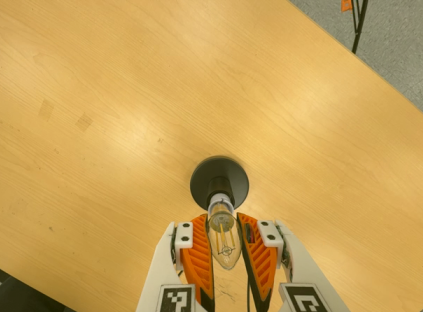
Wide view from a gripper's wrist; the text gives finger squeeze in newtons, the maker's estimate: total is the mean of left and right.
{"total": 20.3, "left": 23.0, "right": 17.7}